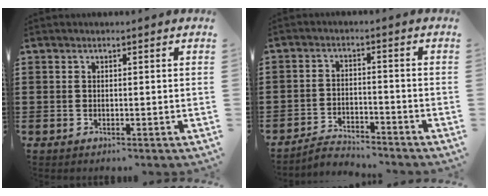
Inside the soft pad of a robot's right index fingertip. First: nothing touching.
{"total": 3.3, "force": [-3.2, 0.4, 0.3], "torque": [-0.012, 0.005, -0.070]}